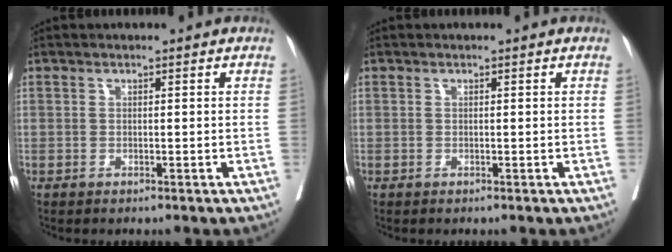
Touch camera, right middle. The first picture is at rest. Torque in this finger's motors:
{"motor_torque": [0.00, 0.00, 0.00, -0.01]}